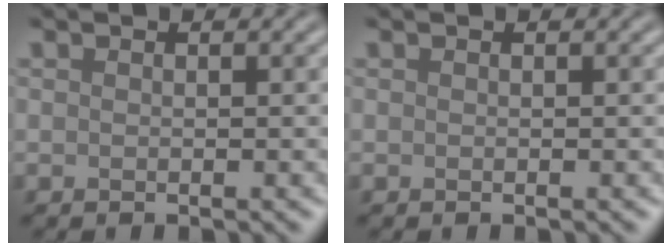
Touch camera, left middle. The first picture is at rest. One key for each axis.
{"total": 0.0}